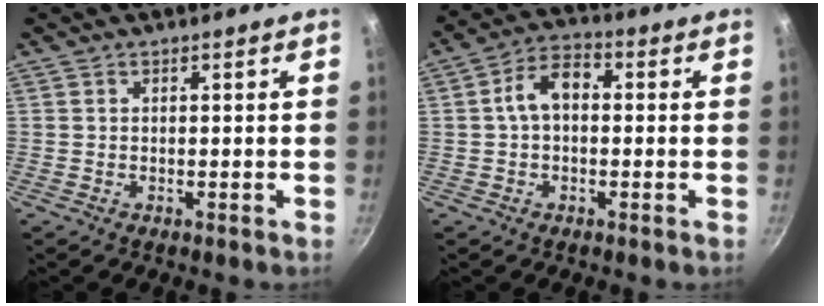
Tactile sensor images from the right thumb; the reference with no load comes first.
{"total": 7.0, "force": [0.3, 4.6, 5.3], "torque": [-0.078, 0.026, -0.005]}